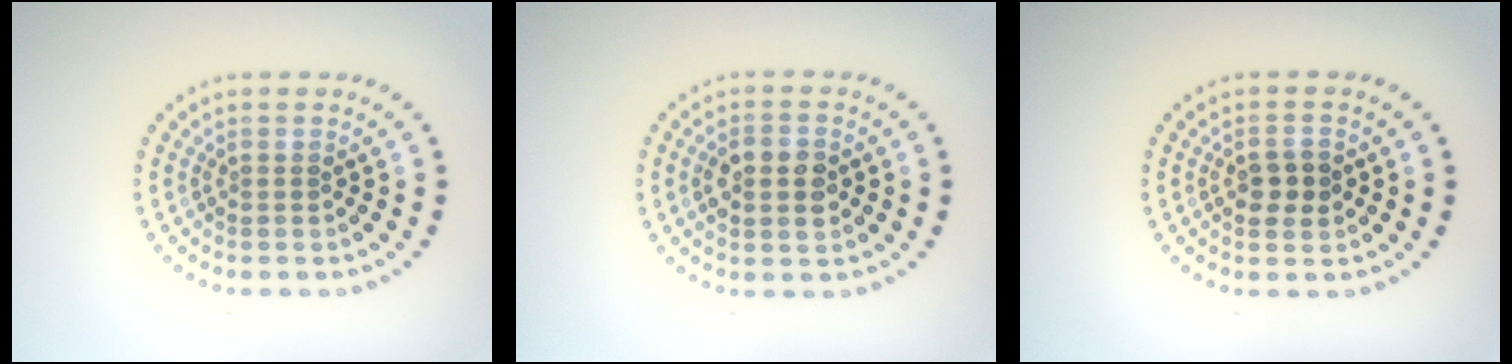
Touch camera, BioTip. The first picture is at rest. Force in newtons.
{"total": 3.5, "press": 3.5, "slide": 0.3}
{"total": 2.3, "press": 2.3, "slide": 0.2}